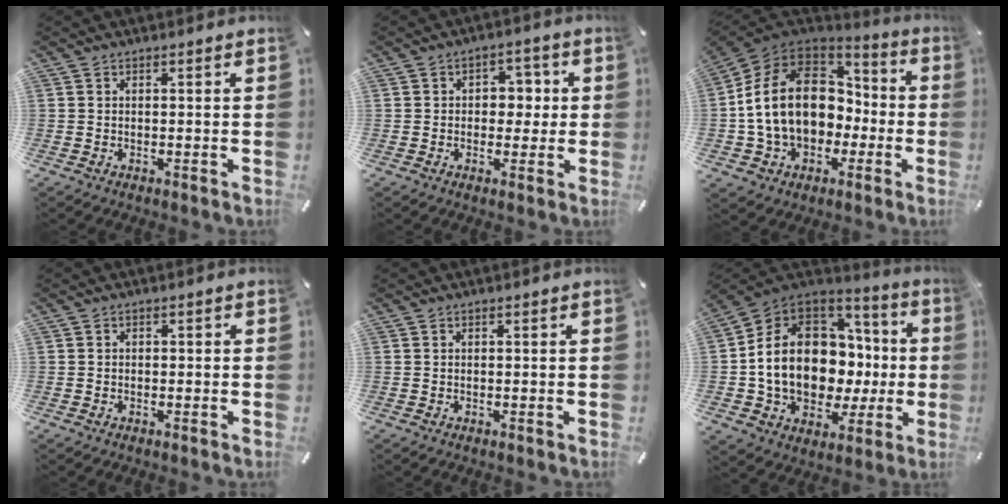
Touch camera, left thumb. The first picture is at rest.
{"total": 5.3, "force": [-0.3, 4.3, 3.1], "torque": [-0.031, 0.003, -0.015]}
{"total": 18.8, "force": [-0.1, 14.8, 11.5], "torque": [-0.243, 0.018, 0.004]}
{"total": 0.6, "force": [-0.3, 0.5, 0.3], "torque": [-0.004, 0.003, -0.008]}
{"total": 0.0}
{"total": 17.9, "force": [-0.8, 14.2, 10.9], "torque": [-0.228, -0.010, -0.003]}